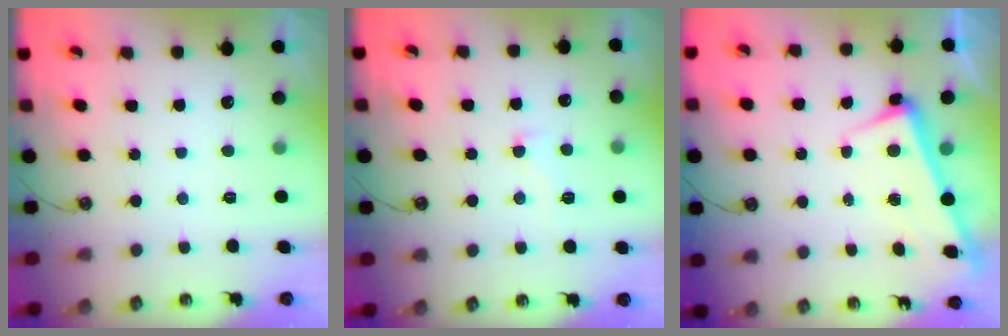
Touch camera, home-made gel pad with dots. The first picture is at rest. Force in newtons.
{"total": 2.1, "press": 2.0, "slide": 0.8}
{"total": 2.5, "press": 2.4, "slide": 0.6}